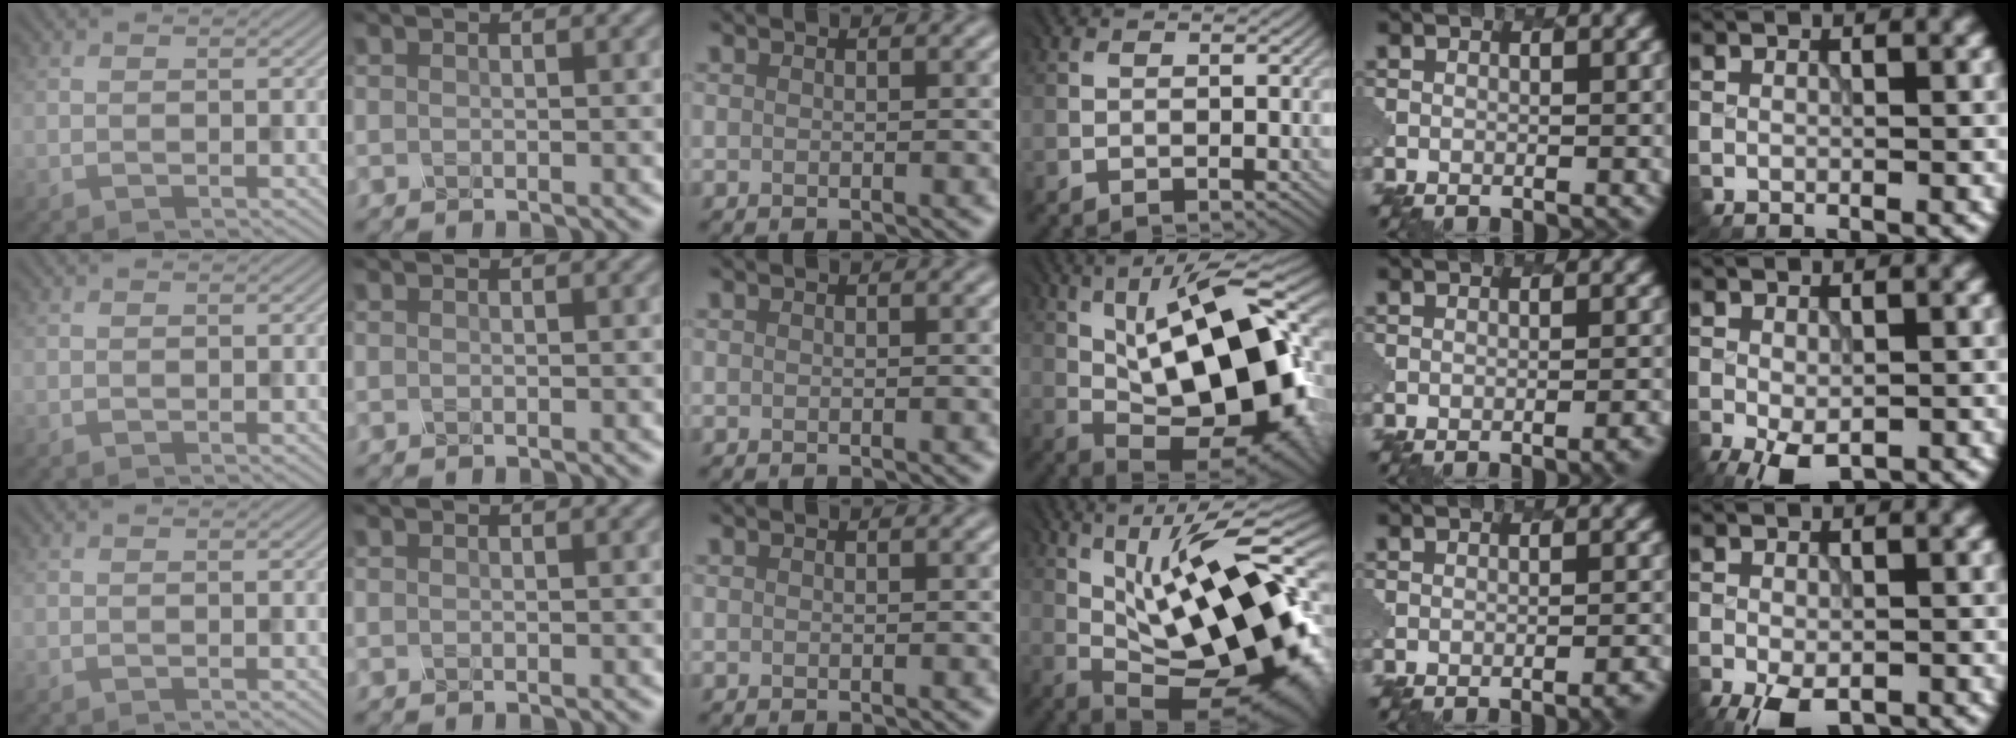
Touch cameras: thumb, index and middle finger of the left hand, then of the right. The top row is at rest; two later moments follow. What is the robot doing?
{"motion": "dispense", "object": "toothpaste"}